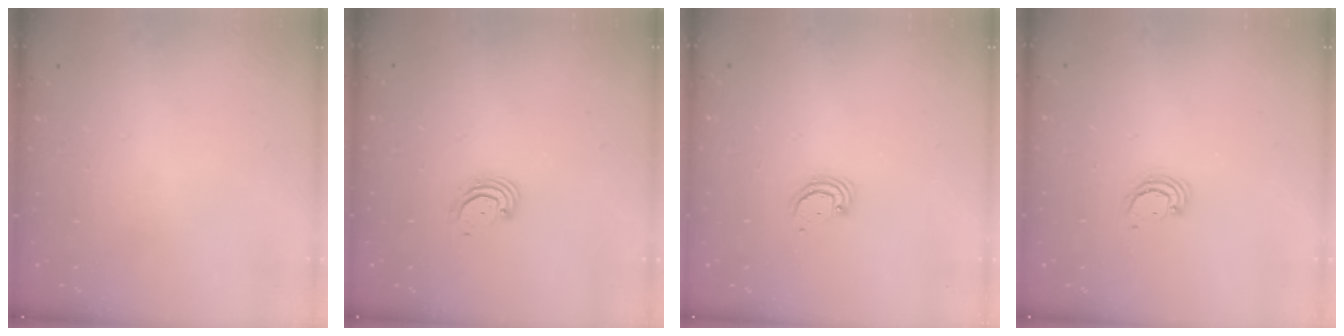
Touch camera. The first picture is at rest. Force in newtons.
{"total": 3.0, "press": 3.0, "slide": 0.3}
{"total": 2.5, "press": 2.5, "slide": 0.2}
{"total": 2.6, "press": 2.6, "slide": 0.3}